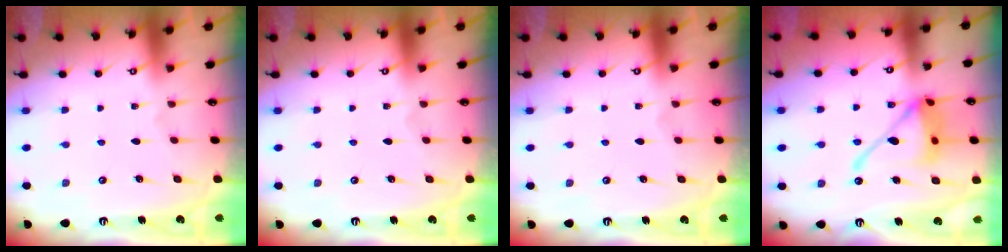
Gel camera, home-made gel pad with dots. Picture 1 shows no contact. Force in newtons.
{"total": 0.0}
{"total": 0.0}
{"total": 15.6, "press": 15.6, "slide": 1.6}